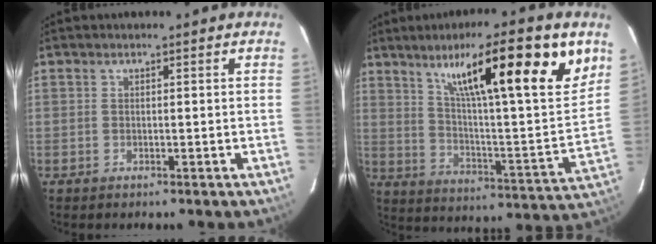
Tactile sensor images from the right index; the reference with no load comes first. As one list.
[{"total": 23.5, "force": [12.7, 2.3, 19.6], "torque": [-0.285, 0.005, 0.196]}]